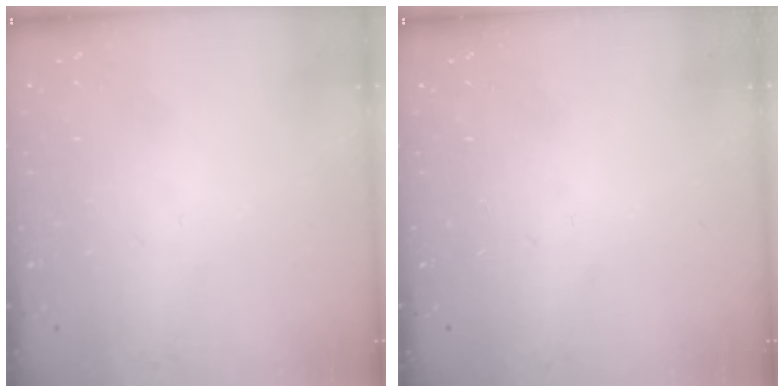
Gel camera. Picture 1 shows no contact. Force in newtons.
{"total": 0.0}